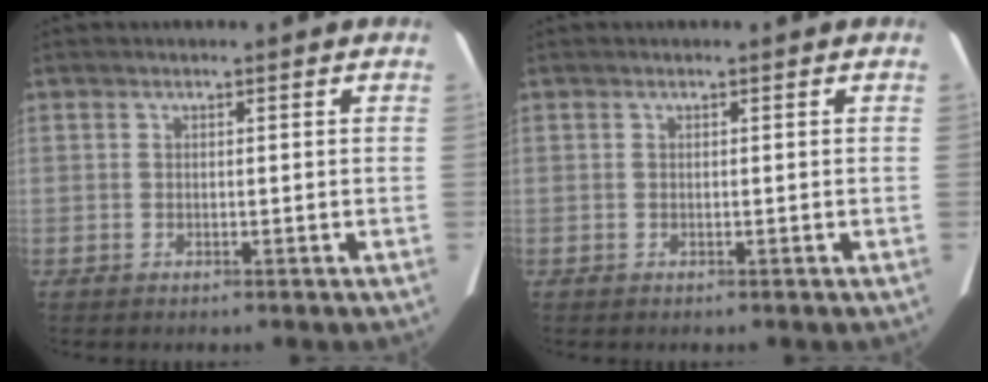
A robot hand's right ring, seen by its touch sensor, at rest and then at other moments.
{"total": 0.0}